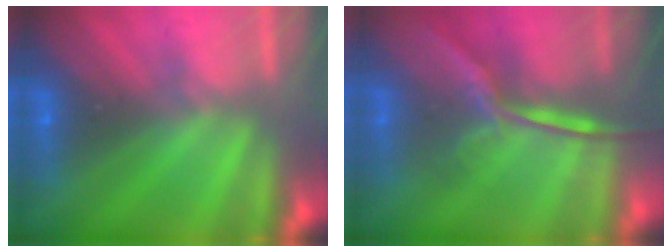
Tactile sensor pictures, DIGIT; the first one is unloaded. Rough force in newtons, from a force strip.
{"total": 1.6}